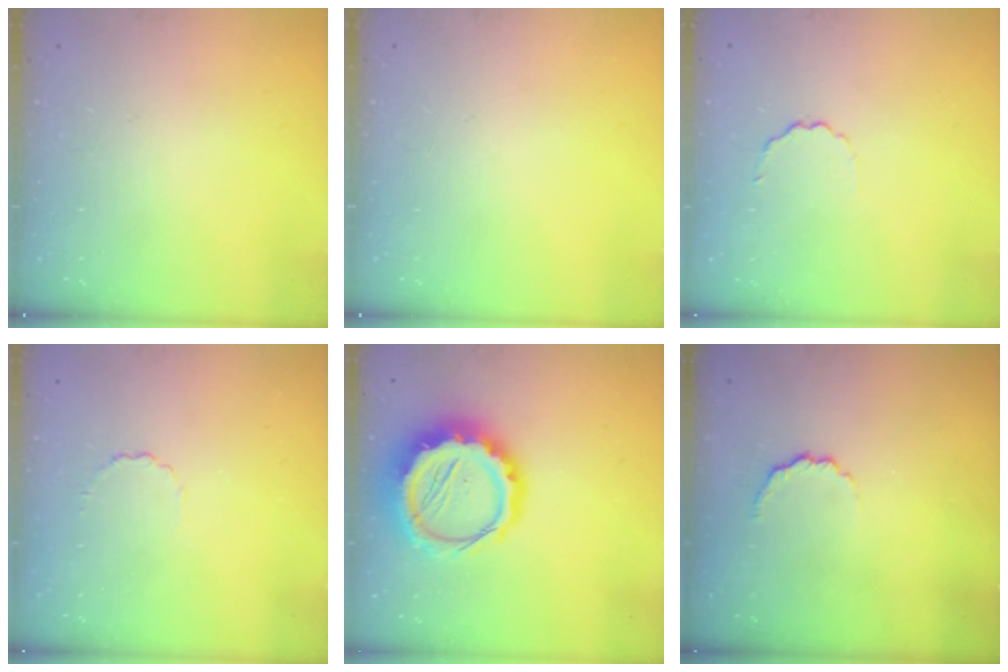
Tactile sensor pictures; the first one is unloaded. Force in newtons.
{"total": 0.0}
{"total": 2.6, "press": 2.5, "slide": 0.8}
{"total": 2.6, "press": 2.4, "slide": 1.0}
{"total": 14.1, "press": 13.8, "slide": 3.2}
{"total": 4.0, "press": 3.9, "slide": 1.0}